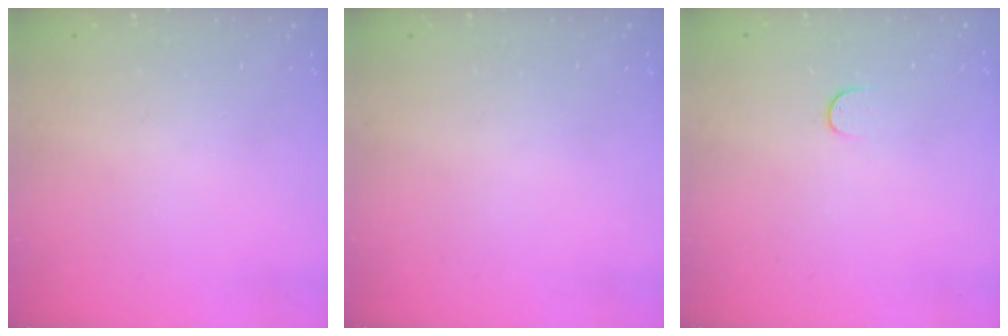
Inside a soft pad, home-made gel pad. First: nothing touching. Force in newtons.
{"total": 0.0}
{"total": 3.9, "press": 3.9, "slide": 0.5}